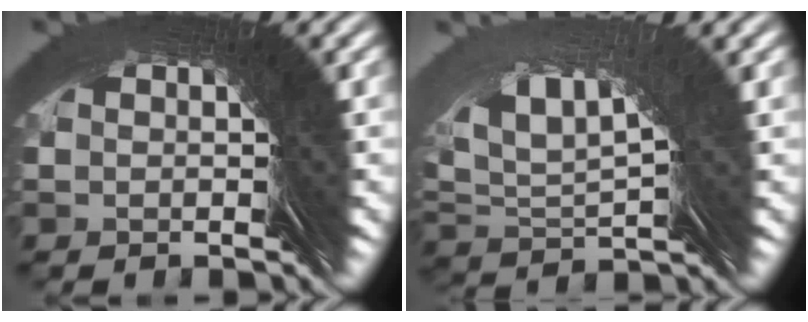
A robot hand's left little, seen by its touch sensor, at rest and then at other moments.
{"total": 4.5, "force": [3.6, -2.4, 1.4], "torque": [-0.016, 0.036, 0.053]}